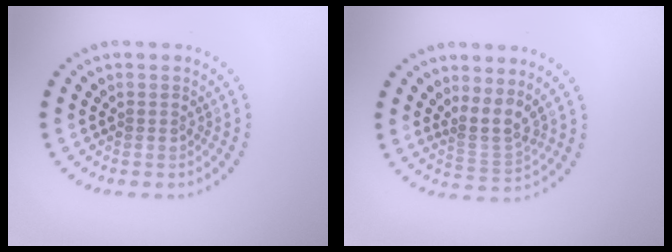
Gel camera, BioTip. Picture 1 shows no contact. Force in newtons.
{"total": 2.6, "press": 1.8, "slide": 1.9}